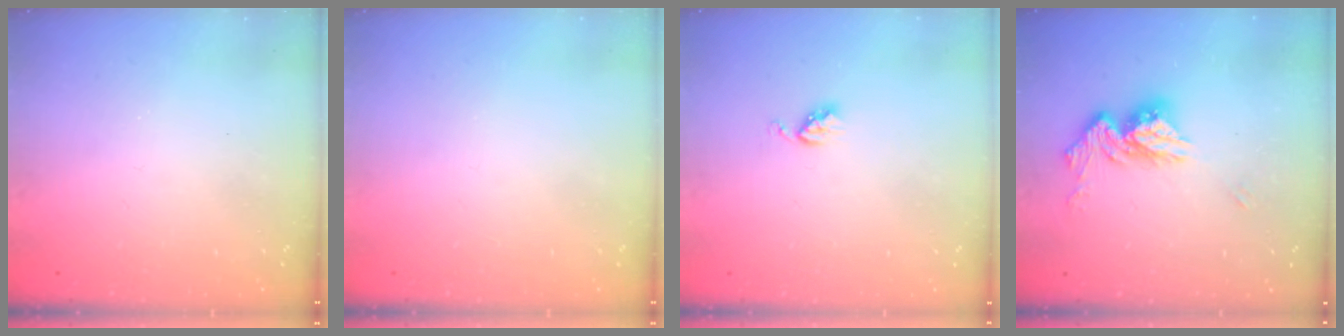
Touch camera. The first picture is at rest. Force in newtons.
{"total": 0.0}
{"total": 3.9, "press": 3.9, "slide": 0.4}
{"total": 11.7, "press": 11.7, "slide": 0.9}